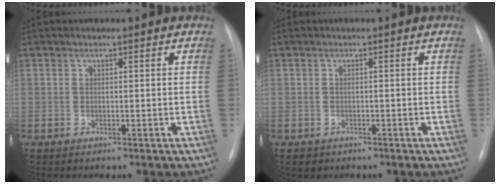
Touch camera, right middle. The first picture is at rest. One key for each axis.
{"total": 1.3, "fx": -0.8, "fy": 1.0, "fz": 0.1, "tx": -0.005, "ty": 0.002, "tz": -0.006}